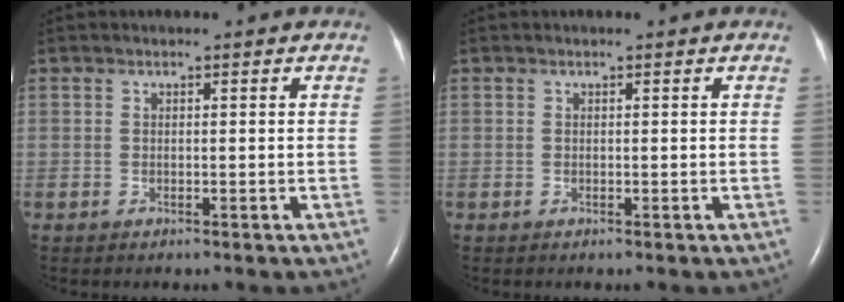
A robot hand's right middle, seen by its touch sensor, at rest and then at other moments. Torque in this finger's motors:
{"motor_torque": [0.00, 0.00, 0.00, 0.00]}